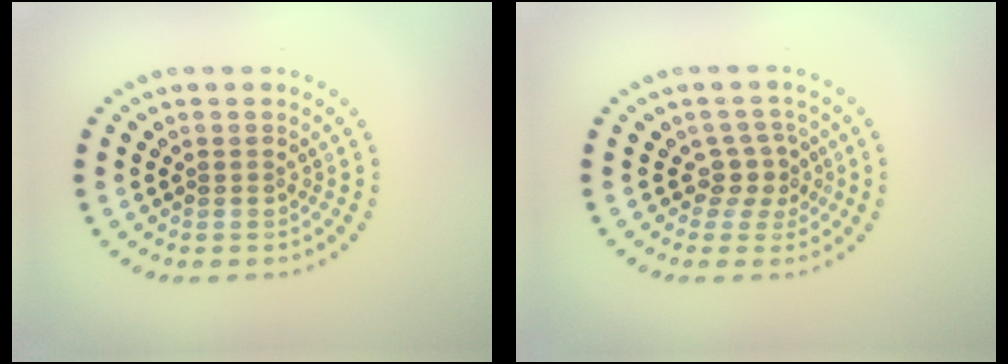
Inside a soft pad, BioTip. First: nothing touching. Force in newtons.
{"total": 2.2, "press": 1.7, "slide": 1.4}